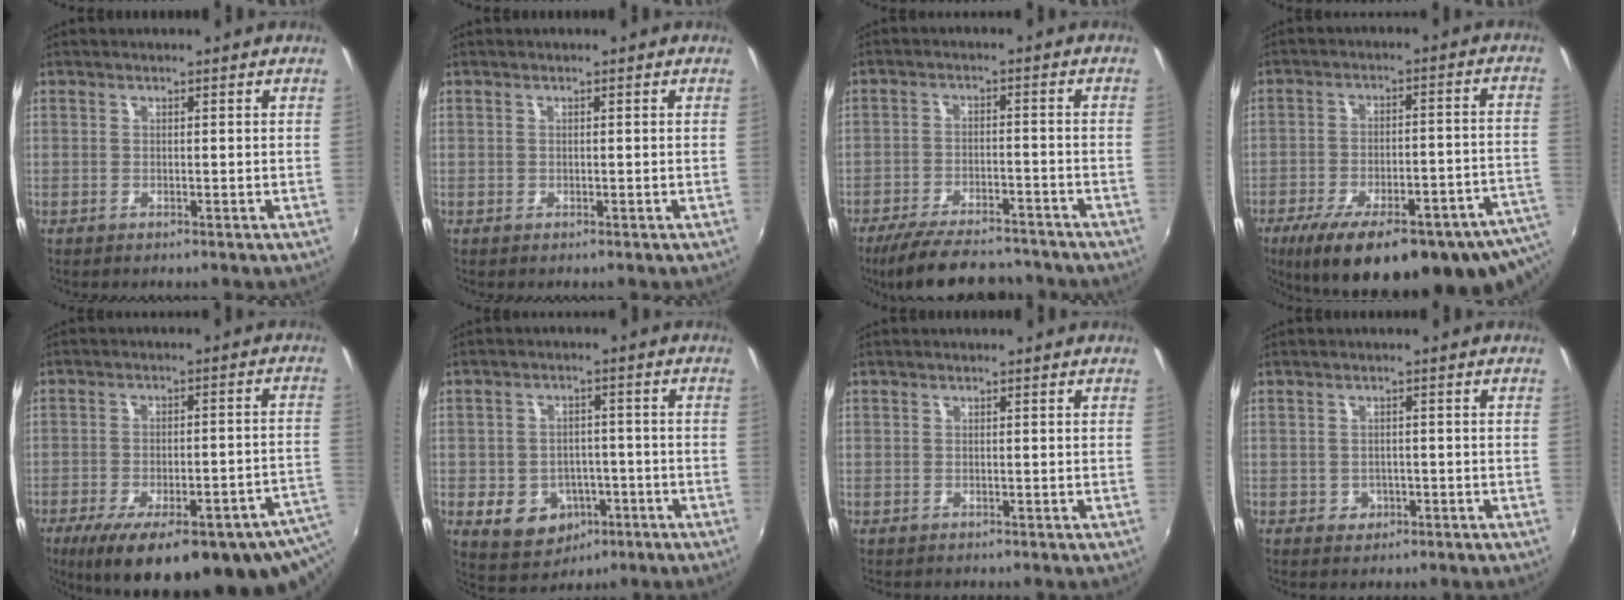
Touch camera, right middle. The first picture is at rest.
{"total": 0.0}
{"total": 15.5, "force": [-13.3, 4.5, 6.7], "torque": [-0.145, -0.014, -0.199]}
{"total": 28.1, "force": [-18.6, 8.2, 19.4], "torque": [-0.284, -0.052, -0.241]}
{"total": 26.1, "force": [-15.5, 8.1, 19.3], "torque": [-0.278, -0.046, -0.192]}
{"total": 9.8, "force": [-4.2, 7.6, 4.5], "torque": [-0.107, 0.007, -0.045]}
{"total": 1.2, "force": [-0.4, 1.1, -0.1], "torque": [-0.001, 0.004, -0.002]}
{"total": 2.5, "force": [-0.8, 2.3, 0.6], "torque": [-0.013, 0.001, -0.009]}